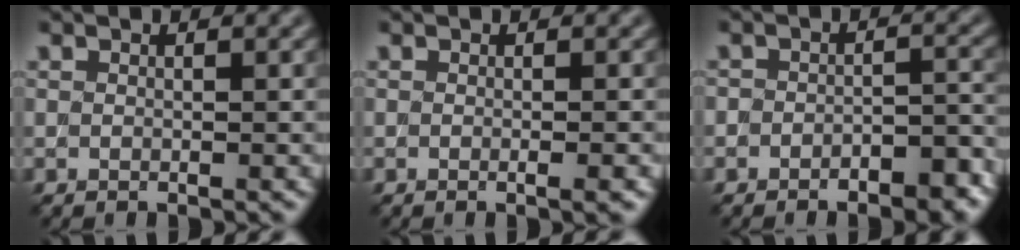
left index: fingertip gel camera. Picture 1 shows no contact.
{"total": 2.0, "force": [0.0, 0.9, 1.8], "torque": [-0.002, 0.002, -0.012]}
{"total": 4.2, "force": [-3.1, 1.7, 2.3], "torque": [-0.028, 0.006, -0.043]}